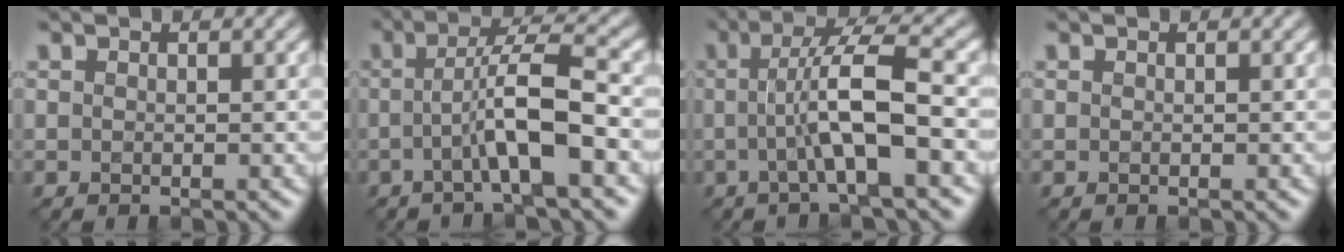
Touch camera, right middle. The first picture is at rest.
{"total": 5.9, "force": [-1.2, 0.8, 5.7], "torque": [-0.100, 0.018, -0.029]}
{"total": 6.4, "force": [-0.7, 1.0, 6.3], "torque": [-0.112, 0.013, -0.019]}
{"total": 0.0}